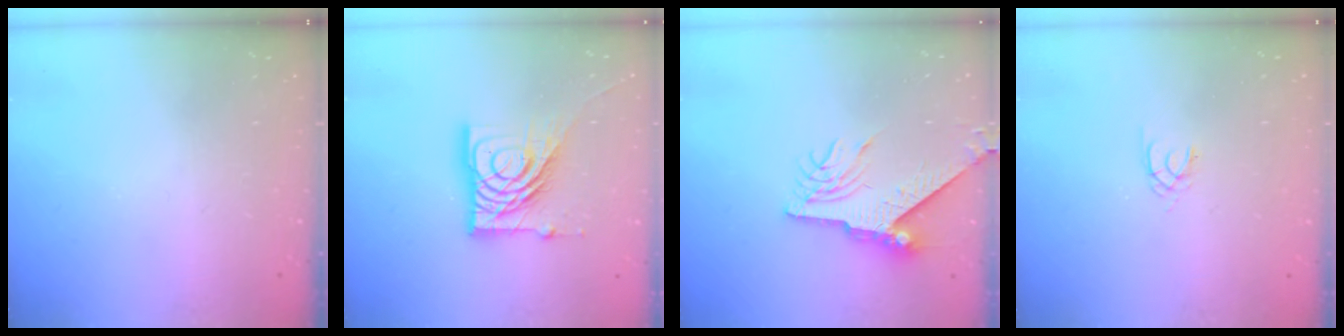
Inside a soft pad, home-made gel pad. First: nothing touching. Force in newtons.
{"total": 15.9, "press": 15.8, "slide": 1.4}
{"total": 9.2, "press": 9.1, "slide": 0.9}
{"total": 1.3, "press": 1.2, "slide": 0.3}